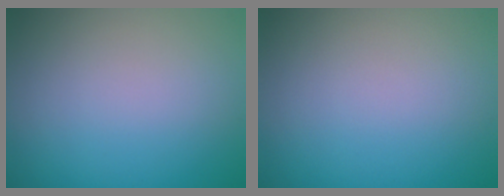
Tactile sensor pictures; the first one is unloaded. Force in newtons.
{"total": 0.0}